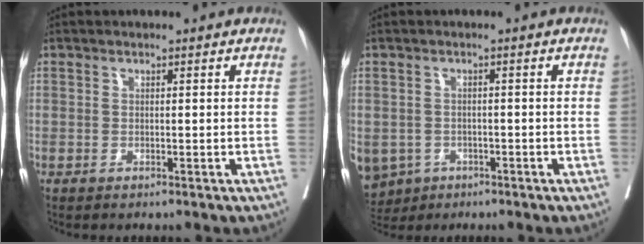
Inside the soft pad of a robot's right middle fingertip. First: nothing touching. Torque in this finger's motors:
{"motor_torque": [1.09, 0.22, 1.05, 0.21]}